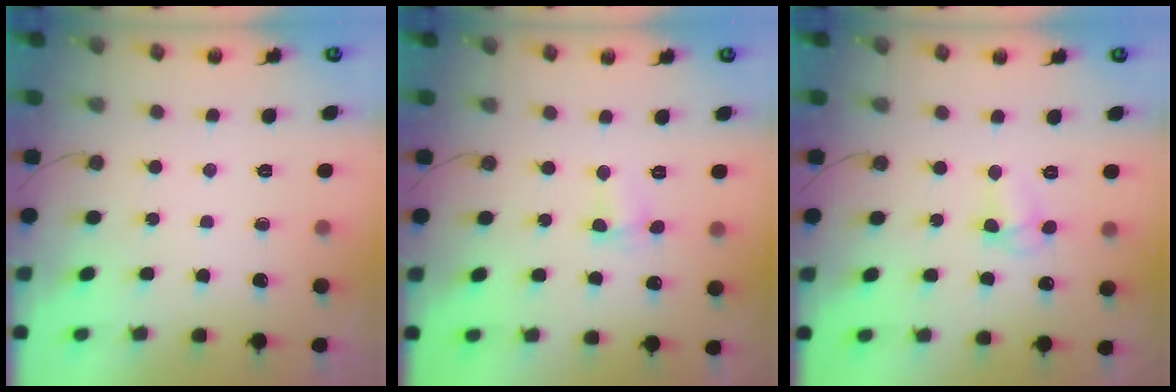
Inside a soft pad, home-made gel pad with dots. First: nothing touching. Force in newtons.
{"total": 1.7, "press": 1.5, "slide": 0.7}
{"total": 6.7, "press": 6.7, "slide": 0.7}